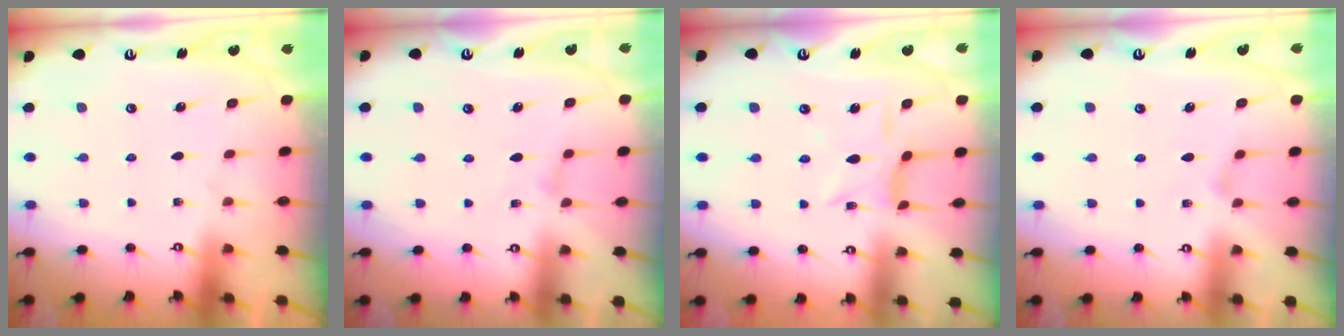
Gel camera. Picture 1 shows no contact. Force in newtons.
{"total": 0.8, "press": 0.7, "slide": 0.3}
{"total": 5.2, "press": 5.2, "slide": 0.6}
{"total": 1.7, "press": 1.7, "slide": 0.3}